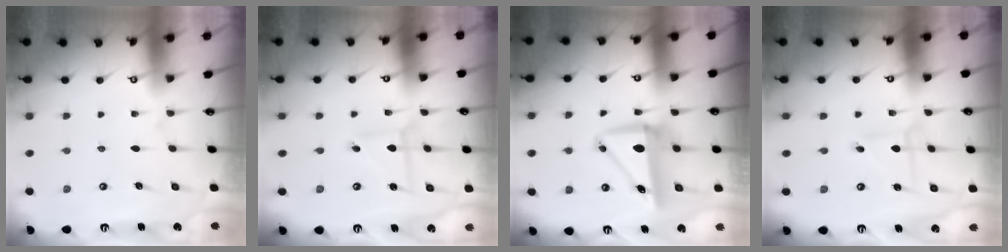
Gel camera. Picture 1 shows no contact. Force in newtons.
{"total": 1.8, "press": 1.8, "slide": 0.2}
{"total": 8.7, "press": 8.4, "slide": 2.1}
{"total": 0.9, "press": 0.9, "slide": 0.0}